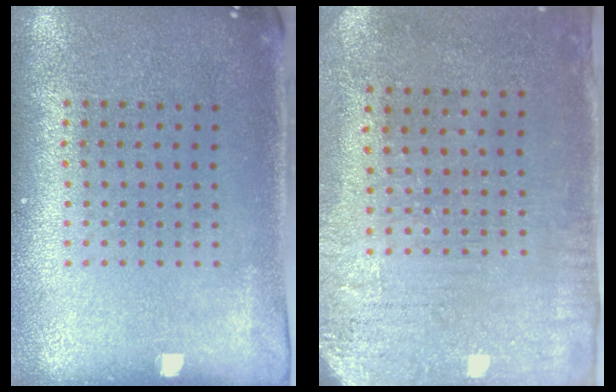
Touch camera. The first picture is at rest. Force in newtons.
{"total": 3.1, "press": 2.5, "slide": 1.9}